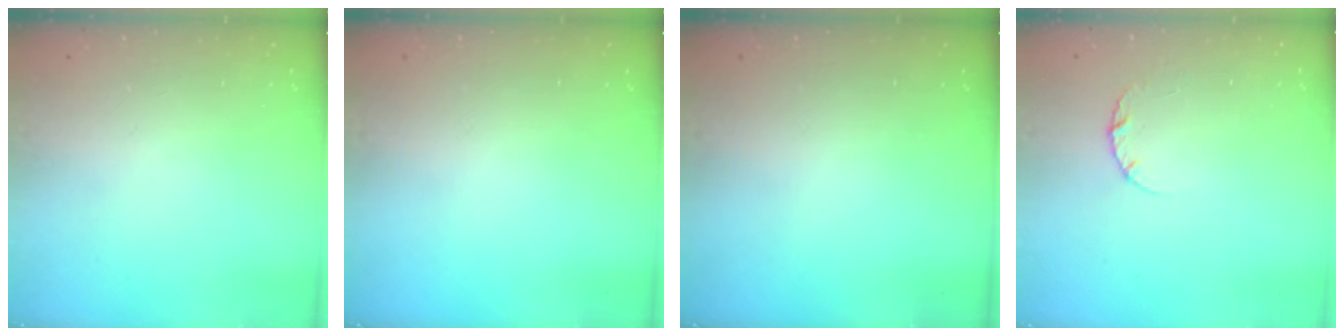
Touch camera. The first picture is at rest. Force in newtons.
{"total": 0.0}
{"total": 0.0}
{"total": 2.5, "press": 2.5, "slide": 0.3}